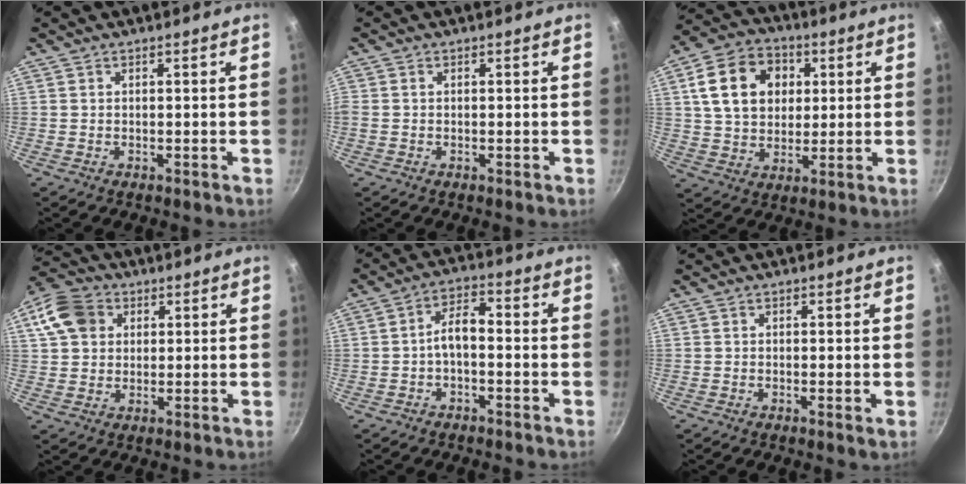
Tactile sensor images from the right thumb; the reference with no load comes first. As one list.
[{"total": 0.7, "force": [0.1, 0.6, 0.4], "torque": [-0.007, 0.003, -0.002]}, {"total": 15.5, "force": [4.0, 11.9, 9.2], "torque": [-0.138, 0.007, 0.063]}, {"total": 10.7, "force": [3.5, 8.7, 5.3], "torque": [-0.086, 0.012, 0.052]}, {"total": 5.1, "force": [-1.5, 2.5, 4.3], "torque": [-0.069, 0.032, -0.030]}, {"total": 0.8, "force": [-0.1, 0.0, 0.8], "torque": [-0.011, -0.004, -0.005]}]